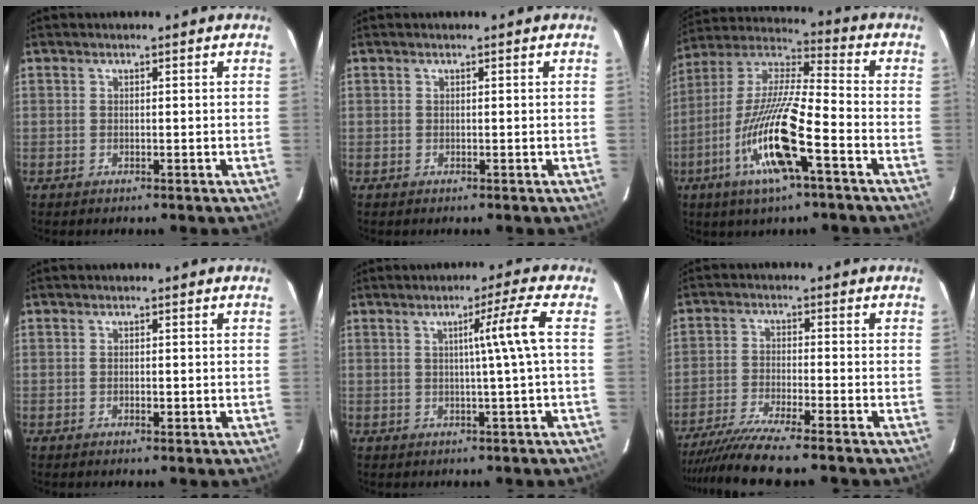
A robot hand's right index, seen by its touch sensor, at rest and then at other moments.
{"total": 0.0}
{"total": 17.1, "force": [-6.6, 1.8, 15.6], "torque": [-0.318, -0.011, -0.126]}
{"total": 0.9, "force": [-0.3, 0.3, 0.8], "torque": [-0.012, 0.000, -0.005]}
{"total": 5.2, "force": [0.6, -2.0, 4.8], "torque": [-0.078, 0.002, 0.012]}
{"total": 9.9, "force": [-8.6, -1.0, 4.8], "torque": [-0.074, -0.028, -0.145]}